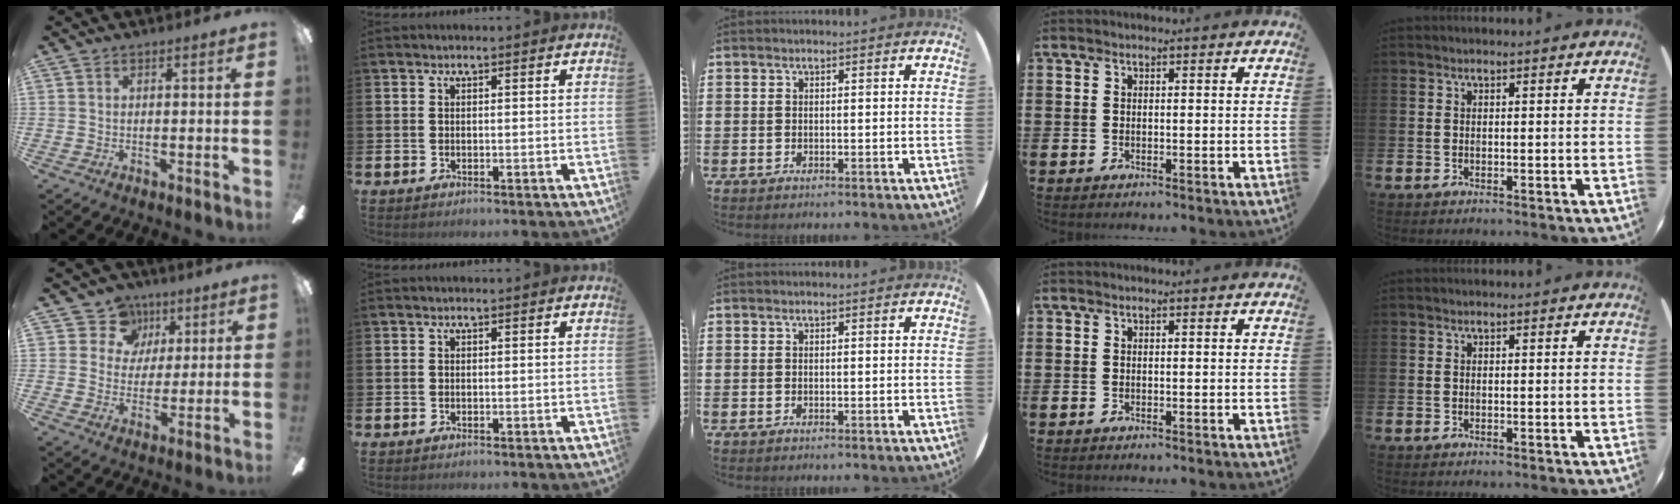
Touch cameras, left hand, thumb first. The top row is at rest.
{"thumb": {"total": 9.2, "force": [4.5, 8.0, 1.2], "torque": [-0.027, -0.025, 0.083]}}